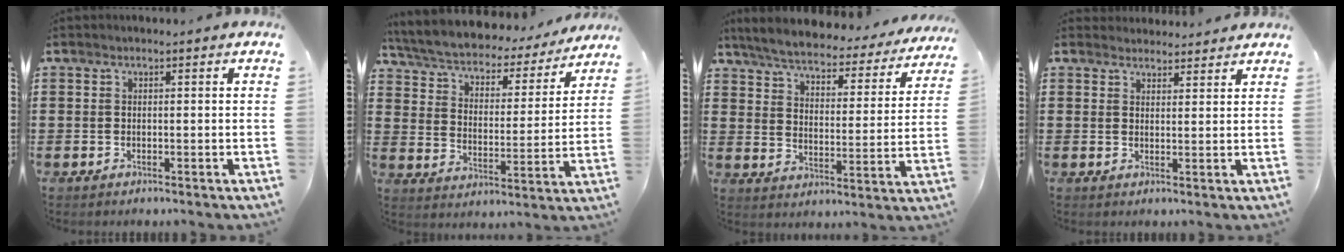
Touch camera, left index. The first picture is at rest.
{"total": 4.6, "force": [4.3, 0.9, 1.2], "torque": [-0.047, -0.035, 0.067]}
{"total": 4.9, "force": [4.5, 0.6, 1.6], "torque": [-0.057, -0.033, 0.072]}
{"total": 2.6, "force": [2.6, 0.5, -0.1], "torque": [-0.006, -0.006, 0.050]}